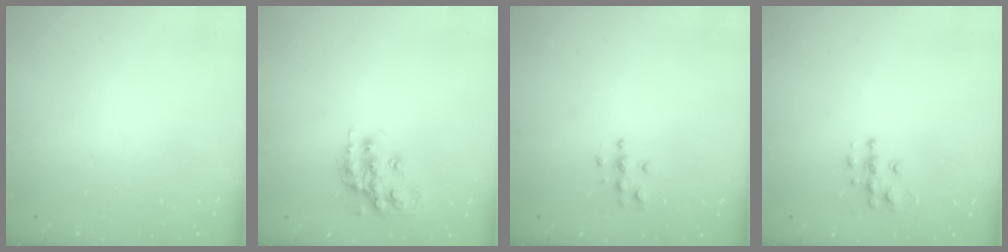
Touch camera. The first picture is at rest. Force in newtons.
{"total": 15.0, "press": 15.0, "slide": 1.2}
{"total": 4.0, "press": 4.0, "slide": 0.3}
{"total": 7.0, "press": 7.0, "slide": 0.3}